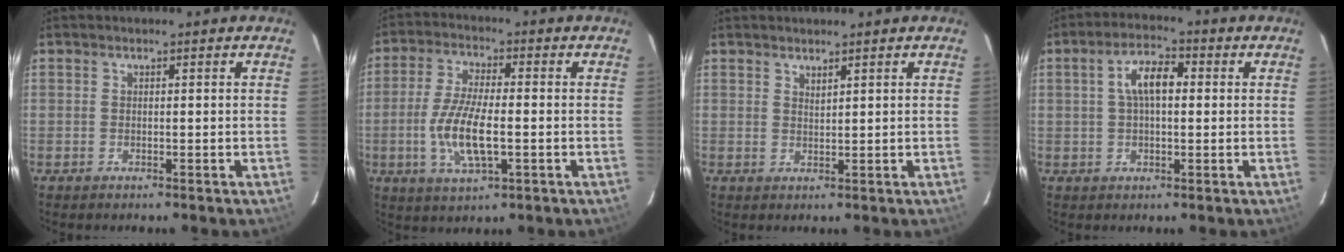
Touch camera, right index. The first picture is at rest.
{"total": 10.4, "force": [-2.1, 3.1, 9.7], "torque": [-0.199, -0.006, -0.041]}
{"total": 1.3, "force": [1.2, 0.2, 0.5], "torque": [-0.008, 0.000, 0.021]}
{"total": 6.5, "force": [1.0, 3.0, 5.7], "torque": [-0.106, 0.019, 0.019]}